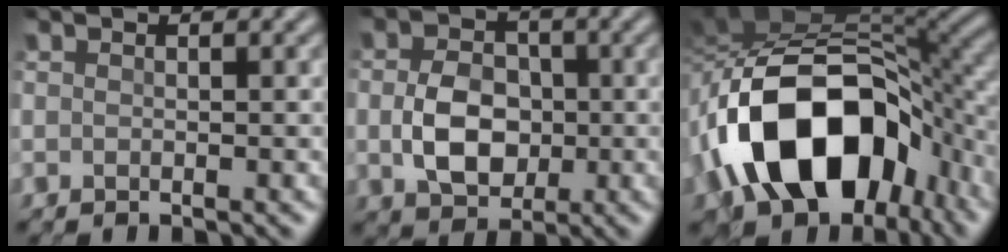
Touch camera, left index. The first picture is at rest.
{"total": 5.2, "force": [-0.6, 3.7, 3.6], "torque": [-0.080, -0.001, -0.008]}
{"total": 17.5, "force": [-4.9, 10.8, 12.8], "torque": [-0.246, 0.000, -0.076]}